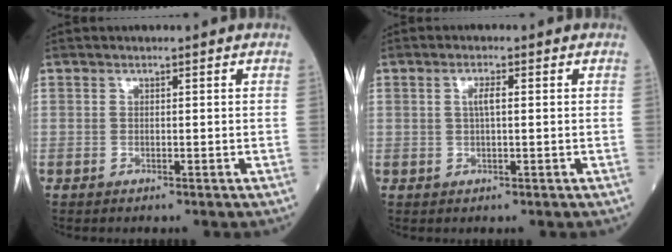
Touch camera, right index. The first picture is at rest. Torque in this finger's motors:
{"motor_torque": [0.05, 0.05, 0.02, 0.01]}